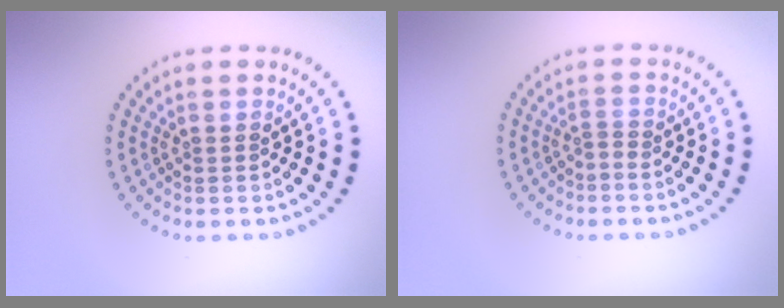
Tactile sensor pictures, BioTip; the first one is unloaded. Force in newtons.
{"total": 0.6, "press": 0.1, "slide": 0.6}